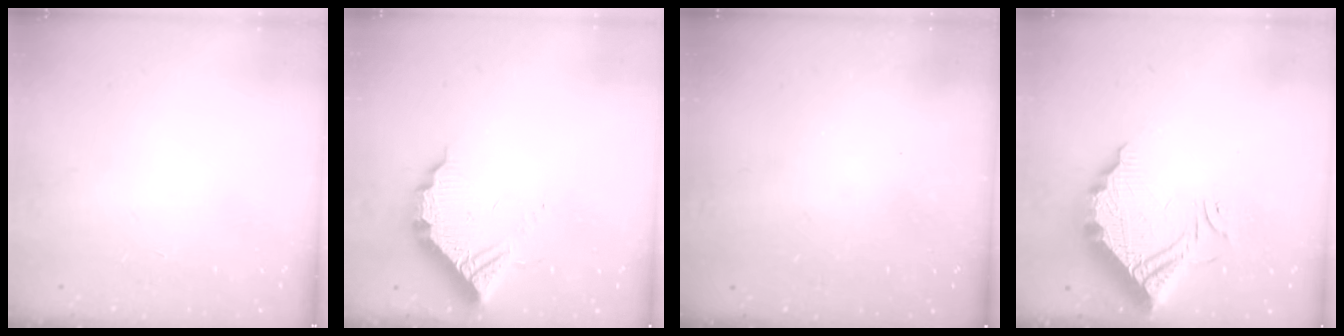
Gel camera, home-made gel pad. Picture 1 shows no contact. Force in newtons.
{"total": 10.5, "press": 10.4, "slide": 1.1}
{"total": 3.2, "press": 3.2, "slide": 0.1}
{"total": 14.2, "press": 14.1, "slide": 1.4}